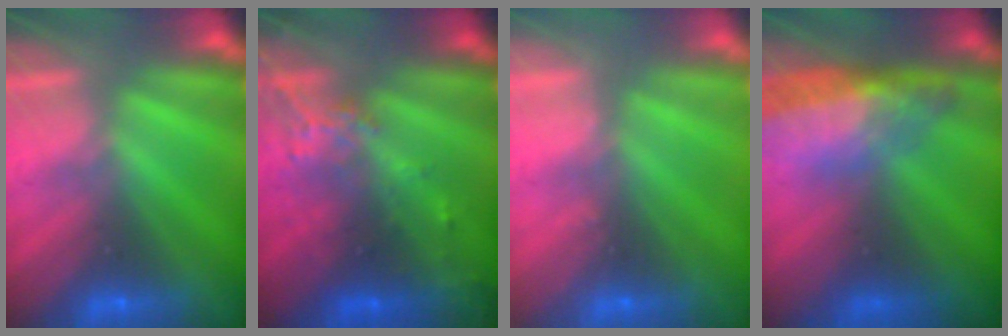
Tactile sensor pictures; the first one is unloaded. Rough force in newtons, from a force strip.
{"total": 7.4}
{"total": 2.4}
{"total": 12.7}